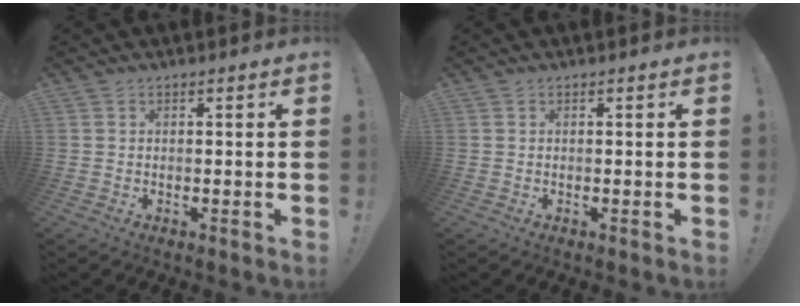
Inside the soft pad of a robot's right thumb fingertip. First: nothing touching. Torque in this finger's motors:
{"motor_torque": [0.00, 0.00, -0.02, 0.07, 0.02]}